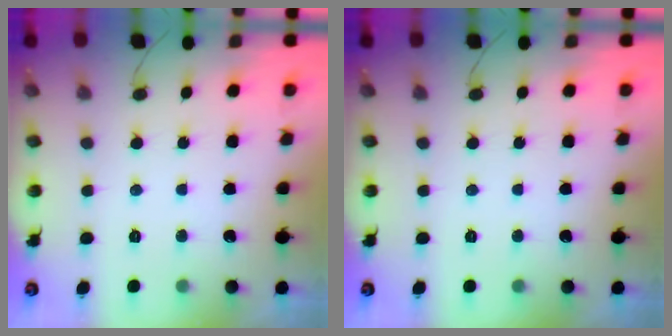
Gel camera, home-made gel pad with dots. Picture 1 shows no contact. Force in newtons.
{"total": 0.0}